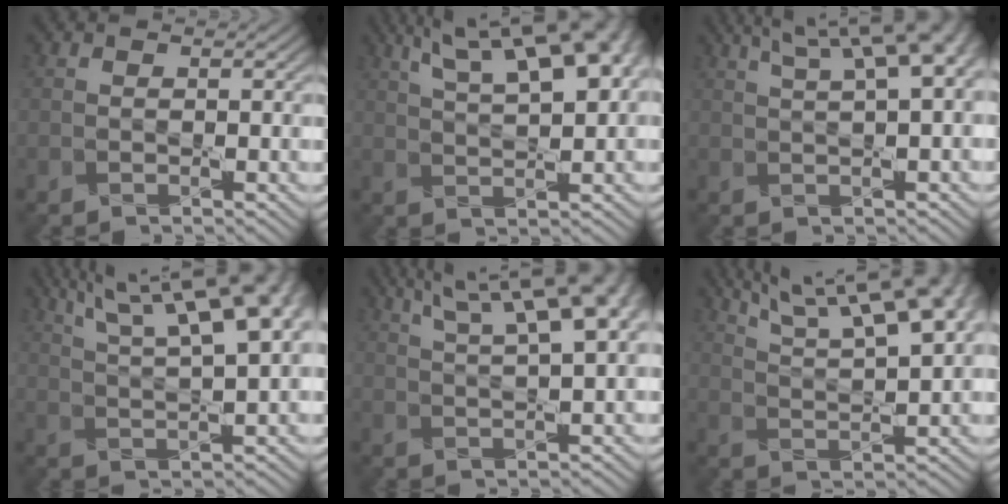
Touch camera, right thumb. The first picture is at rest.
{"total": 14.0, "force": [6.7, 4.7, 11.3], "torque": [-0.187, 0.036, 0.087]}
{"total": 9.9, "force": [4.6, 2.6, 8.4], "torque": [-0.113, 0.035, 0.056]}
{"total": 16.4, "force": [8.5, 4.8, 13.2], "torque": [-0.207, 0.040, 0.113]}
{"total": 13.7, "force": [6.9, 3.8, 11.2], "torque": [-0.173, 0.043, 0.086]}
{"total": 16.9, "force": [10.1, 4.9, 12.6], "torque": [-0.202, 0.032, 0.137]}